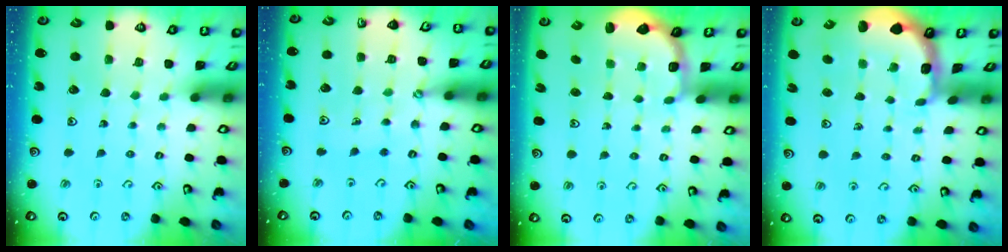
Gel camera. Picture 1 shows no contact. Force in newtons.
{"total": 4.8, "press": 4.5, "slide": 1.5}
{"total": 2.6, "press": 2.1, "slide": 1.5}
{"total": 1.6, "press": 1.4, "slide": 0.7}